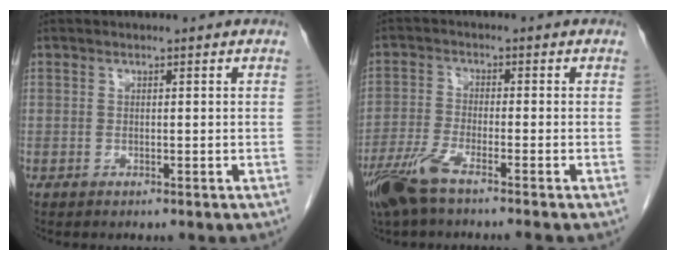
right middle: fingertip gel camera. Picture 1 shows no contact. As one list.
[{"total": 7.0, "force": [-5.1, 0.5, 4.7], "torque": [-0.098, -0.018, -0.102]}]